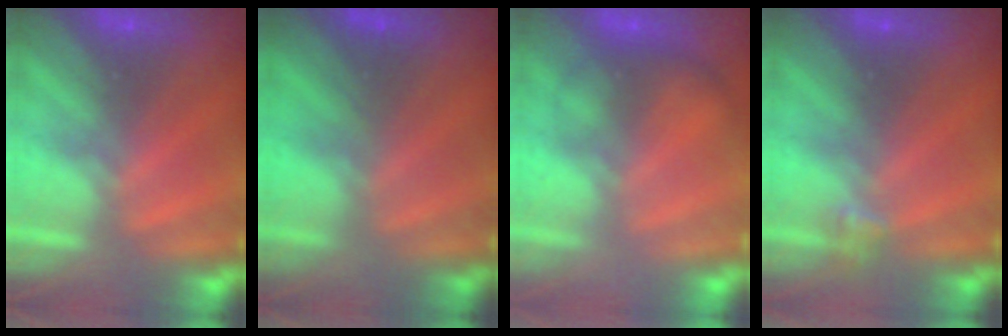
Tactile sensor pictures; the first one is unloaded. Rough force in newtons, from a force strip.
{"total": 1.7}
{"total": 2.1}
{"total": 3.1}